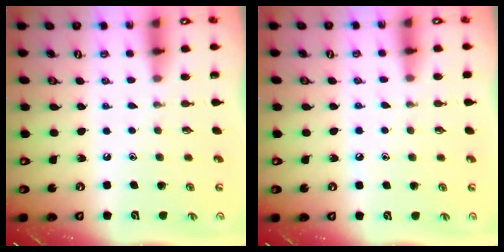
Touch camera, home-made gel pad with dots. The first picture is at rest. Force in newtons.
{"total": 6.8, "press": 6.7, "slide": 0.8}